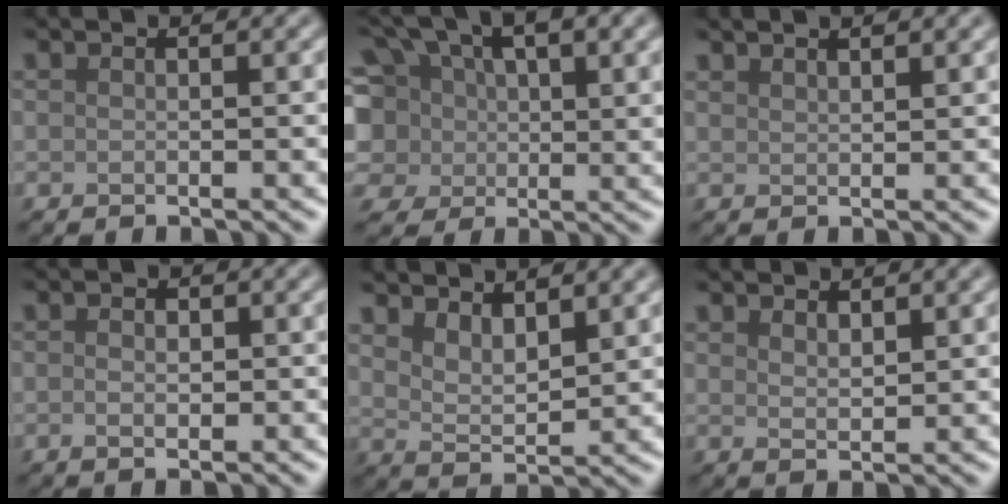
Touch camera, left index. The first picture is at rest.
{"total": 9.6, "force": [2.9, 6.5, 6.4], "torque": [-0.142, 0.007, 0.049]}
{"total": 1.6, "force": [1.5, 0.2, 0.6], "torque": [-0.004, 0.002, 0.021]}
{"total": 2.1, "force": [0.1, 1.3, 1.7], "torque": [-0.013, 0.002, -0.008]}
{"total": 3.3, "force": [2.4, 1.2, 1.9], "torque": [-0.040, -0.007, 0.047]}
{"total": 1.5, "force": [1.1, 0.5, 0.9], "torque": [-0.018, -0.004, 0.025]}